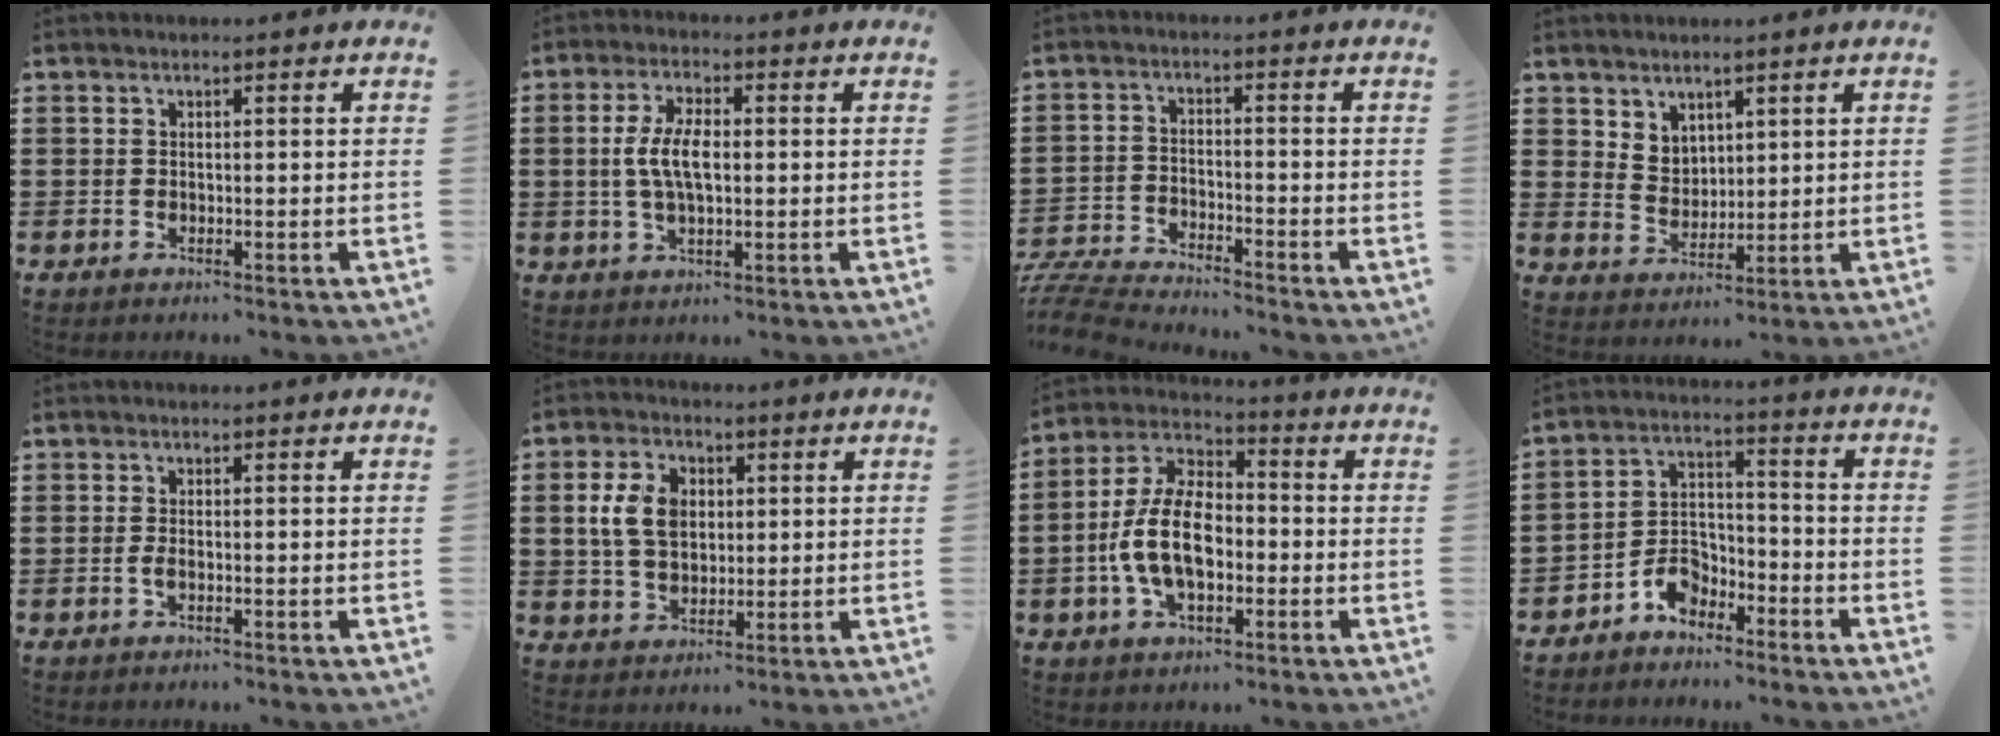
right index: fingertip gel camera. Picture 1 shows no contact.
{"total": 6.6, "force": [0.1, 2.8, 5.9], "torque": [-0.133, 0.002, -0.007]}
{"total": 5.4, "force": [-5.4, 0.0, 0.6], "torque": [-0.027, -0.001, -0.114]}
{"total": 4.3, "force": [3.3, 2.7, 0.2], "torque": [-0.018, 0.001, 0.063]}
{"total": 1.1, "force": [-0.4, 0.3, 1.0], "torque": [-0.027, -0.006, -0.008]}
{"total": 7.2, "force": [1.2, 5.2, 4.8], "torque": [-0.115, 0.011, 0.015]}
{"total": 11.1, "force": [-2.3, 6.1, 8.9], "torque": [-0.212, 0.002, -0.049]}
{"total": 5.4, "force": [-4.1, 3.2, 1.7], "torque": [-0.039, 0.017, -0.079]}